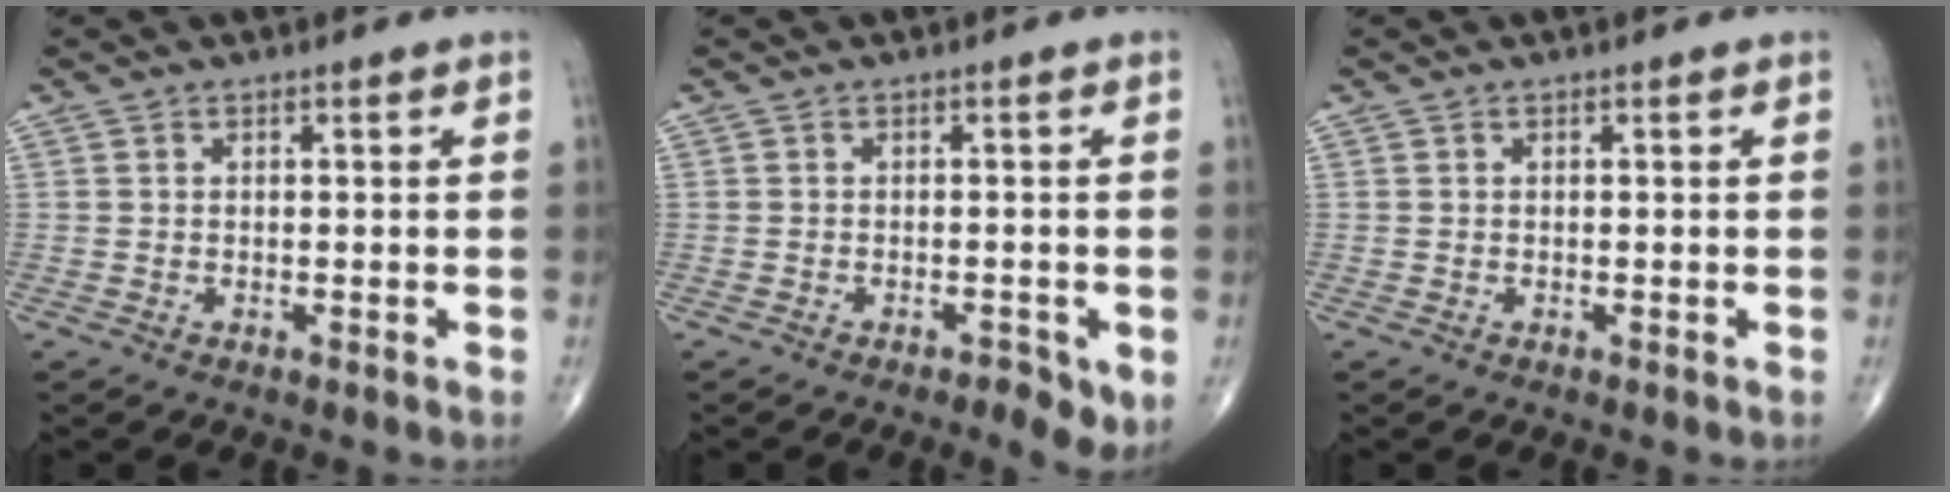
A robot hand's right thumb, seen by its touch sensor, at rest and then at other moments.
{"total": 3.6, "force": [-1.5, 1.3, 2.9], "torque": [-0.044, 0.002, -0.019]}
{"total": 0.0}